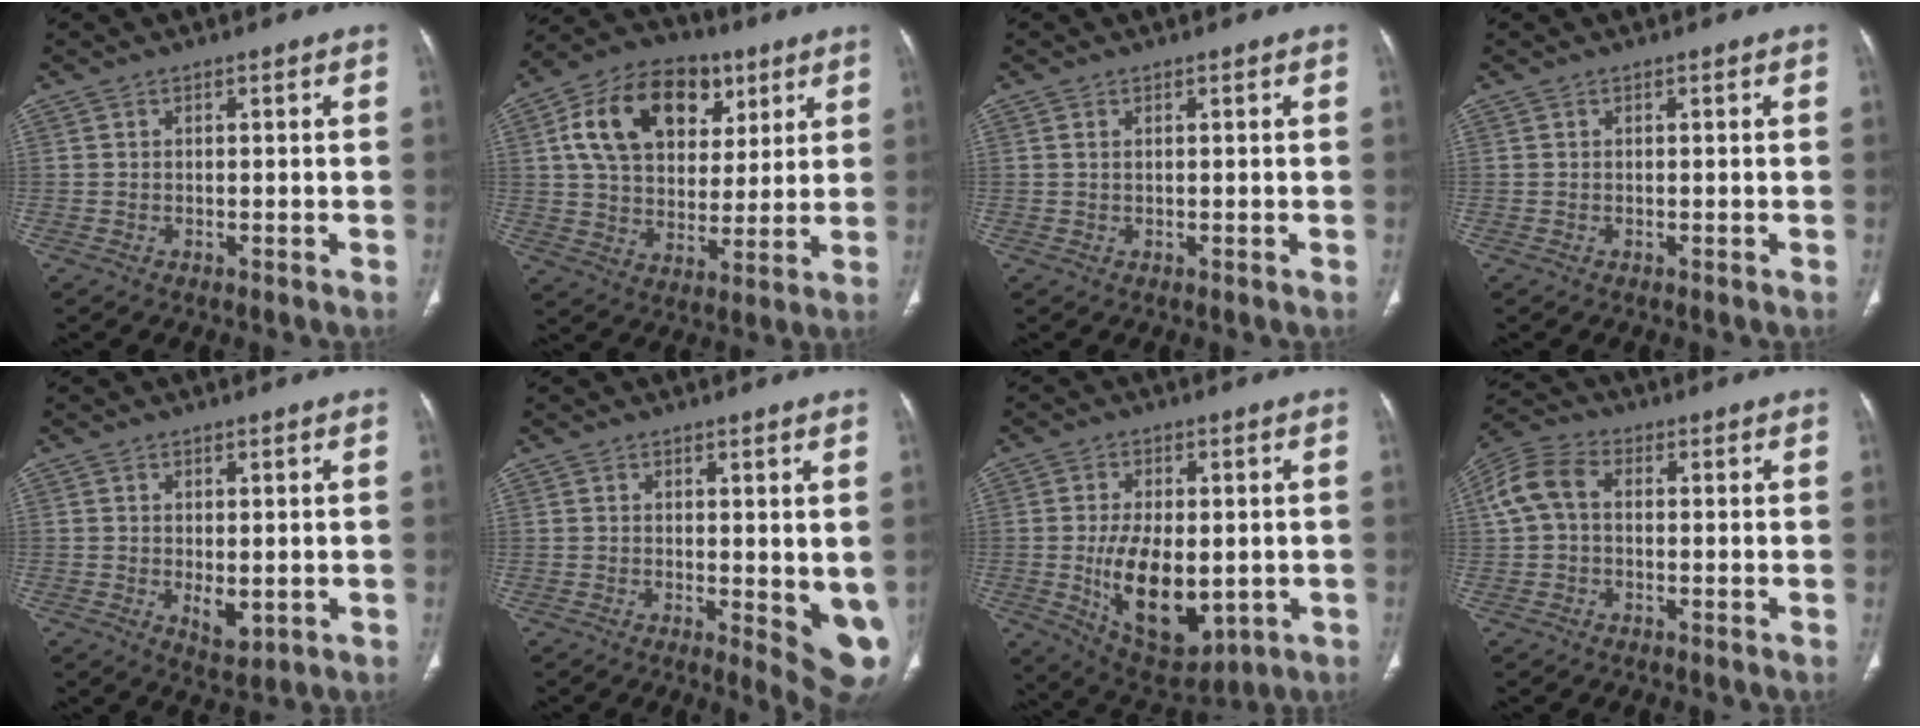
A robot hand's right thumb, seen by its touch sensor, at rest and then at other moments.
{"total": 20.2, "force": [7.4, 13.9, 12.7], "torque": [-0.195, -0.001, 0.121]}
{"total": 0.7, "force": [0.3, 0.3, 0.5], "torque": [-0.013, 0.001, 0.005]}
{"total": 0.0}
{"total": 4.4, "force": [-0.6, 2.4, 3.6], "torque": [-0.047, -0.011, 0.000]}
{"total": 7.3, "force": [-0.2, 2.4, 6.9], "torque": [-0.082, -0.018, 0.001]}
{"total": 15.4, "force": [-2.2, 8.6, 12.6], "torque": [-0.188, -0.011, -0.011]}
{"total": 7.4, "force": [0.5, 5.1, 5.4], "torque": [-0.115, 0.026, 0.001]}